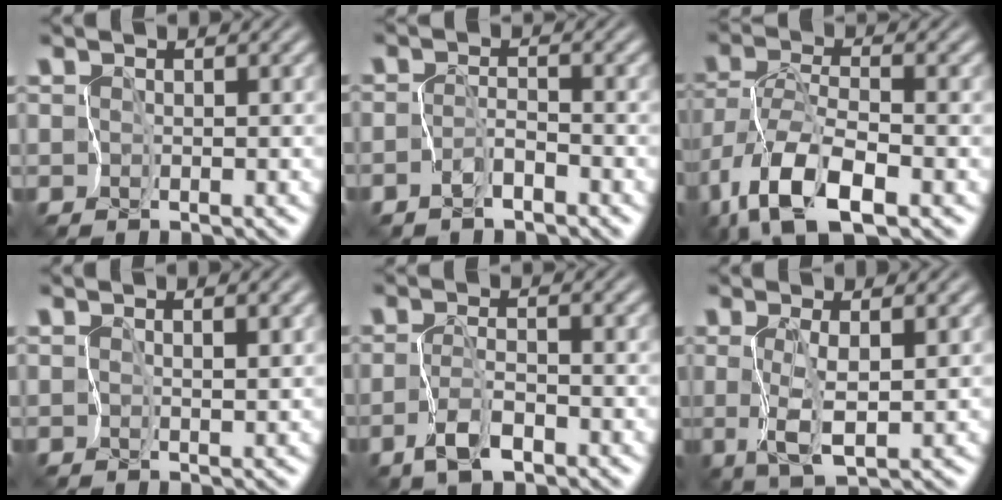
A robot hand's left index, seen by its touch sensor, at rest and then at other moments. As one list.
[{"total": 1.3, "force": [-1.1, 0.3, 0.5], "torque": [-0.012, 0.010, -0.025]}, {"total": 8.5, "force": [-4.7, 3.0, 6.4], "torque": [-0.131, -0.006, -0.089]}, {"total": 1.6, "force": [1.1, 0.3, 1.1], "torque": [-0.016, 0.002, 0.029]}, {"total": 2.1, "force": [-1.0, 0.6, 1.7], "torque": [-0.036, 0.007, -0.019]}, {"total": 2.8, "force": [1.0, 0.2, 2.6], "torque": [-0.062, 0.002, 0.027]}]